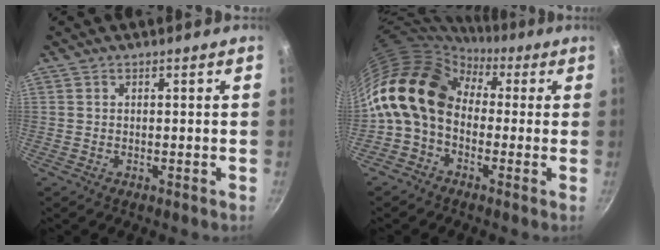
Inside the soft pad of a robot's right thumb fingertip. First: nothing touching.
{"total": 15.0, "force": [1.1, 11.1, 10.0], "torque": [-0.161, 0.032, -0.007]}